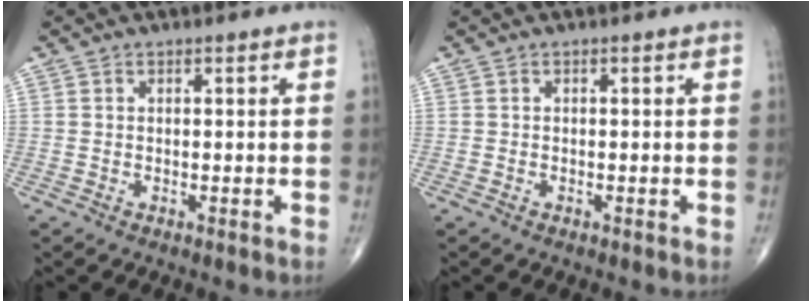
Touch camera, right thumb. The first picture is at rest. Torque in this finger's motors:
{"motor_torque": [0.03, -0.04, -0.10, -0.03, -0.01]}